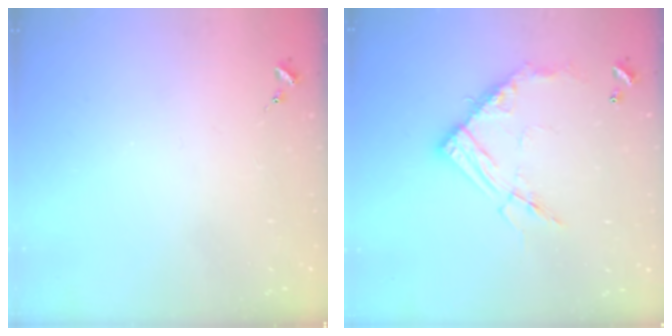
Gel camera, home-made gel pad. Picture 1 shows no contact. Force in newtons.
{"total": 16.0, "press": 15.9, "slide": 1.5}